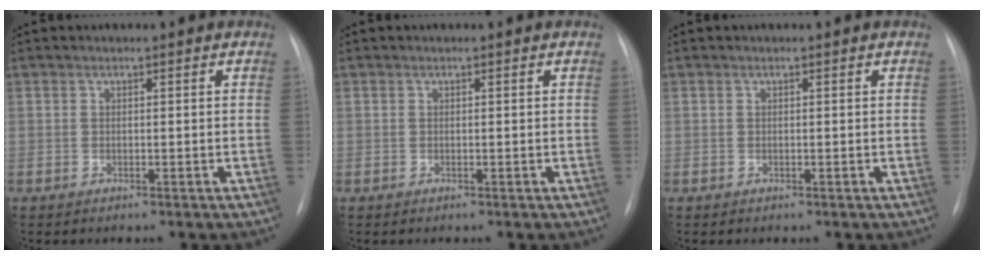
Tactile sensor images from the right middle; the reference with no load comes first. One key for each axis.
{"total": 0.0}
{"total": 0.0}